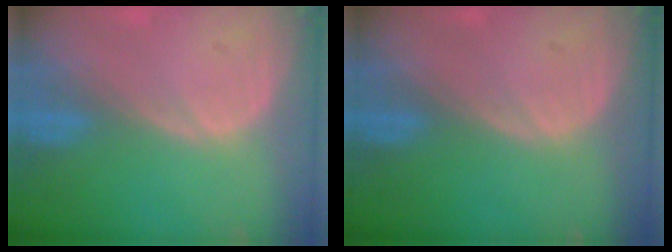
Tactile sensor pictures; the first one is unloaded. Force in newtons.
{"total": 0.0}